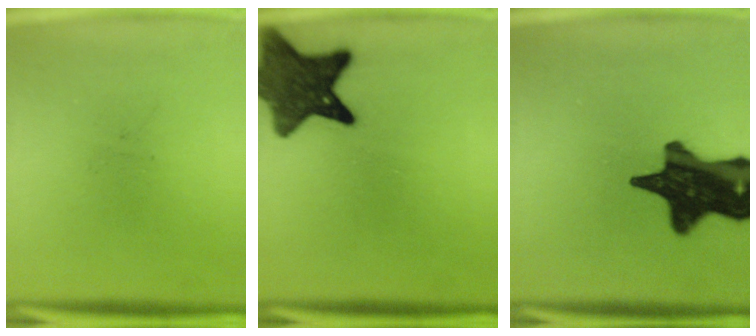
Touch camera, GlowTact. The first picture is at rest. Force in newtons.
{"total": 11.5}
{"total": 18.9}